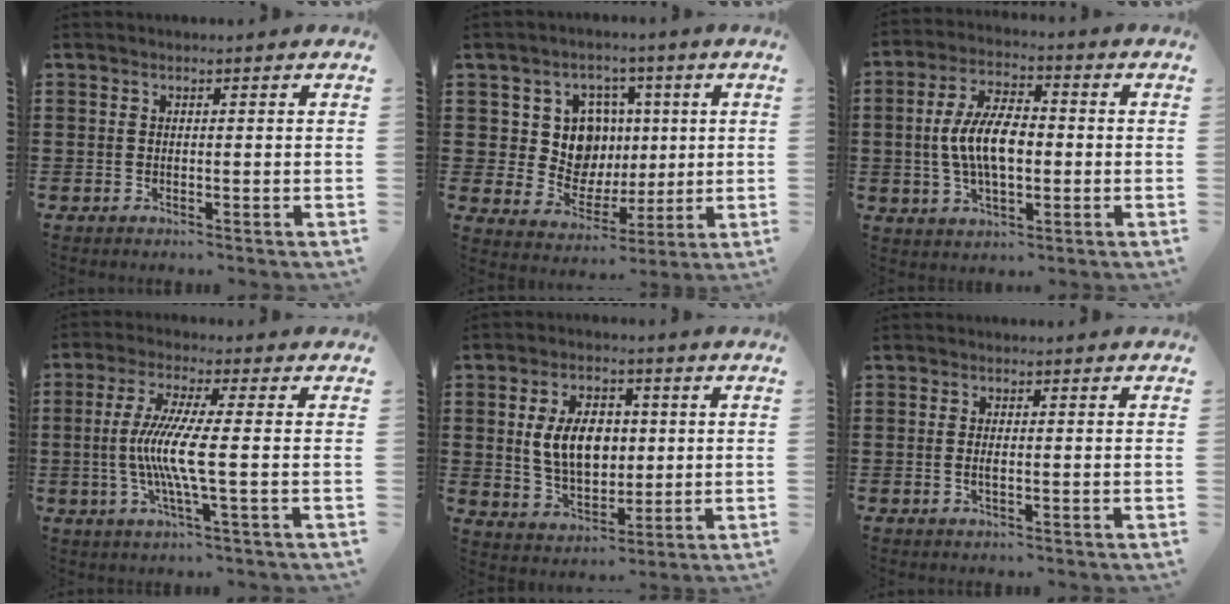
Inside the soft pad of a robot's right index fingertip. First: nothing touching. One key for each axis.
{"total": 9.7, "fx": 1.9, "fy": 8.6, "fz": 4.1, "tx": -0.095, "ty": 0.008, "tz": 0.042}
{"total": 8.9, "fx": -0.6, "fy": 4.1, "fz": 7.8, "tx": -0.169, "ty": 0.002, "tz": -0.016}
{"total": 7.9, "fx": -1.0, "fy": 0.0, "fz": 7.8, "tx": -0.168, "ty": -0.018, "tz": -0.029}
{"total": 8.6, "fx": 1.1, "fy": 5.6, "fz": 6.5, "tx": -0.132, "ty": 0.008, "tz": 0.013}
{"total": 1.1, "fx": -0.1, "fy": 0.3, "fz": 1.1, "tx": -0.021, "ty": -0.002, "tz": -0.002}